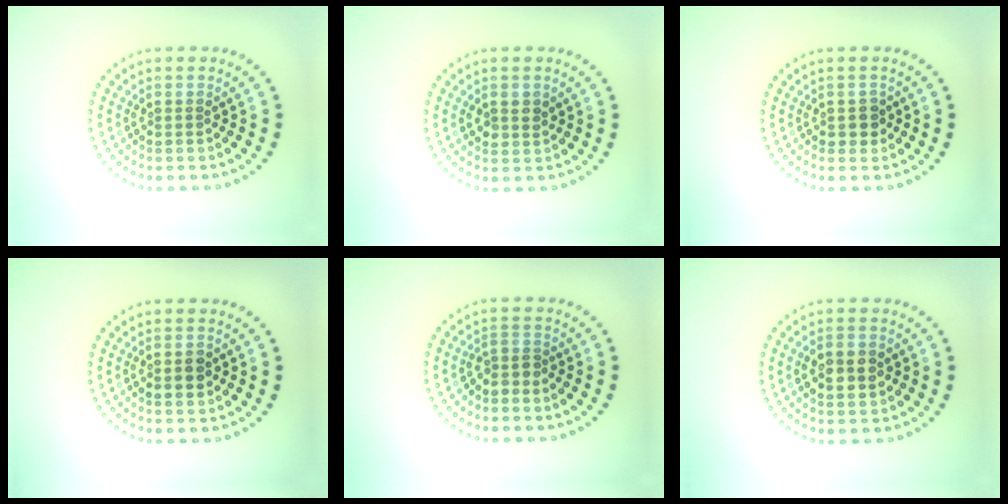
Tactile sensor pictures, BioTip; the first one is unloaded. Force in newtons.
{"total": 1.6, "press": 1.6, "slide": 0.4}
{"total": 1.5, "press": 1.3, "slide": 0.6}
{"total": 1.5, "press": 1.5, "slide": 0.2}
{"total": 1.6, "press": 1.2, "slide": 1.1}
{"total": 3.6, "press": 3.6, "slide": 0.1}